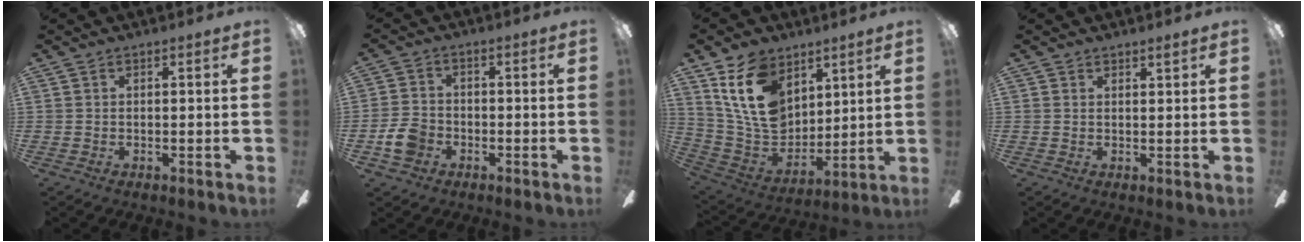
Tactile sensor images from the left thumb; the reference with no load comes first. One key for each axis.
{"total": 6.3, "fx": -2.6, "fy": 5.0, "fz": 3.0, "tx": -0.073, "ty": 0.014, "tz": -0.049}
{"total": 18.4, "fx": 9.1, "fy": 12.6, "fz": 10.0, "tx": -0.215, "ty": -0.035, "tz": 0.173}
{"total": 1.3, "fx": 1.3, "fy": 0.3, "fz": 0.1, "tx": 0.004, "ty": -0.005, "tz": 0.023}